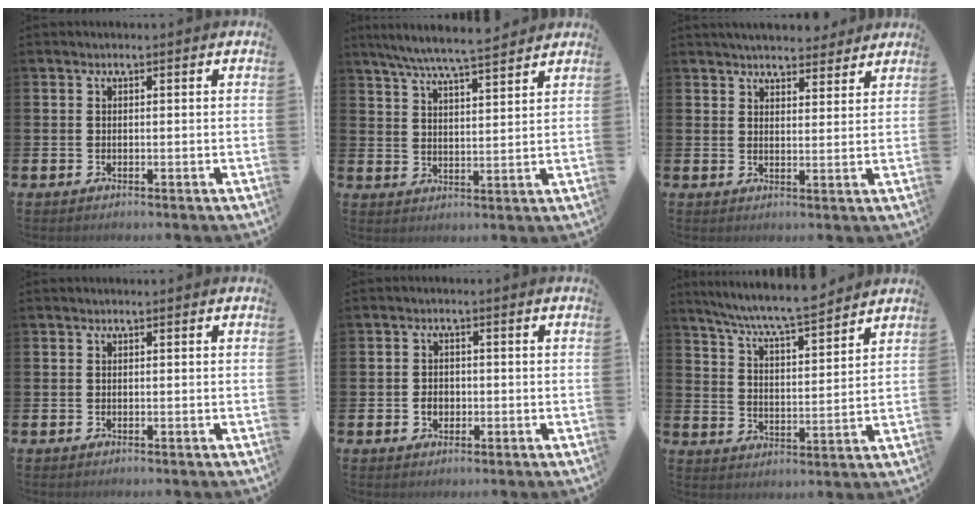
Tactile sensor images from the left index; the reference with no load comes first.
{"total": 7.0, "force": [6.6, 0.1, 2.4], "torque": [-0.059, -0.036, 0.116]}
{"total": 4.7, "force": [4.6, 0.9, 0.4], "torque": [-0.007, -0.023, 0.082]}
{"total": 0.0}
{"total": 2.1, "force": [-0.5, 1.7, 1.1], "torque": [-0.013, 0.001, -0.014]}
{"total": 7.5, "force": [7.2, 0.0, 2.1], "torque": [-0.069, -0.049, 0.125]}